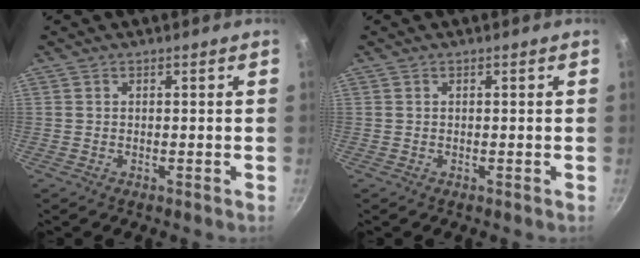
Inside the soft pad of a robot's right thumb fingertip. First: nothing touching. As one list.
[{"total": 0.0}]